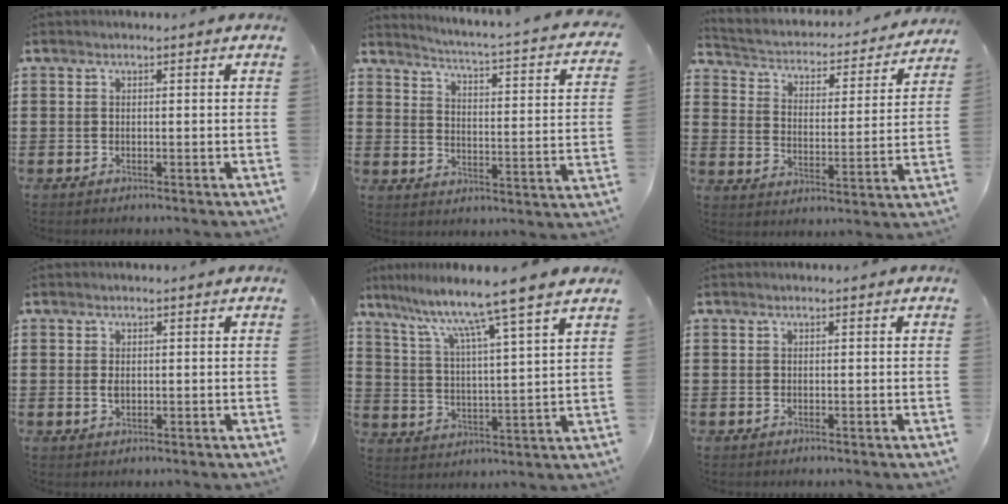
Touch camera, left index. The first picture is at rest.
{"total": 2.7, "force": [2.3, -0.6, 1.2], "torque": [-0.042, -0.032, 0.024]}
{"total": 2.3, "force": [2.1, 0.8, 0.5], "torque": [-0.027, -0.026, 0.024]}
{"total": 1.2, "force": [0.1, 0.6, 1.0], "torque": [-0.022, 0.003, 0.002]}
{"total": 9.3, "force": [7.6, -1.4, 5.1], "torque": [-0.120, -0.054, 0.117]}
{"total": 0.0}